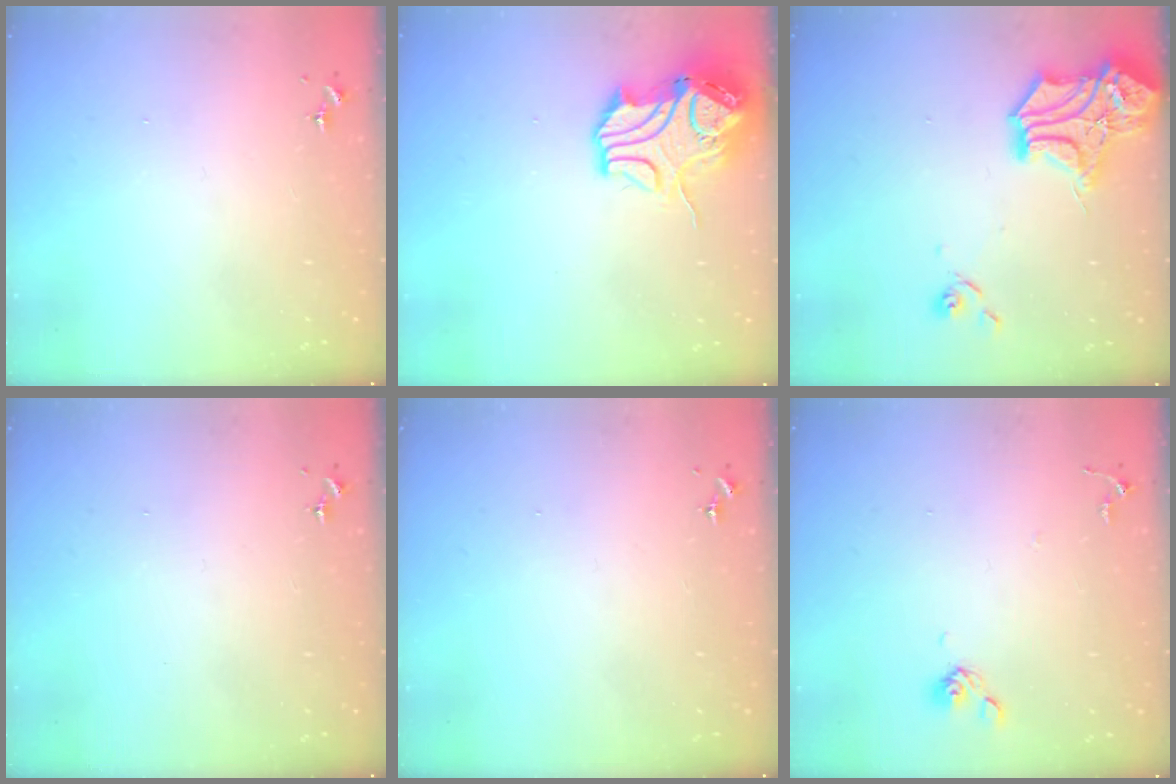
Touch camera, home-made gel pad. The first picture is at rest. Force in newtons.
{"total": 12.4, "press": 12.2, "slide": 1.9}
{"total": 16.6, "press": 16.4, "slide": 2.4}
{"total": 0.0}
{"total": 0.0}
{"total": 6.3, "press": 6.2, "slide": 1.1}